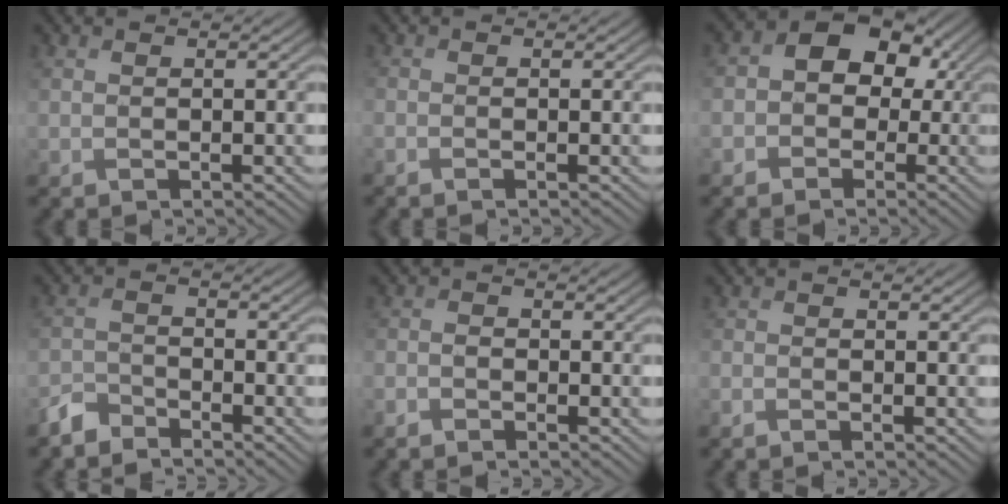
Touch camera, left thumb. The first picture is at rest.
{"total": 0.9, "force": [-0.6, 0.2, 0.6], "torque": [-0.016, -0.003, -0.015]}
{"total": 8.5, "force": [0.2, 7.1, 4.6], "torque": [-0.091, 0.014, -0.023]}
{"total": 3.4, "force": [-3.2, 0.9, 0.8], "torque": [-0.017, -0.004, -0.078]}
{"total": 1.9, "force": [-1.6, 0.8, 0.8], "torque": [-0.015, 0.001, -0.037]}
{"total": 1.4, "force": [-1.2, 0.3, 0.6], "torque": [-0.014, -0.004, -0.027]}